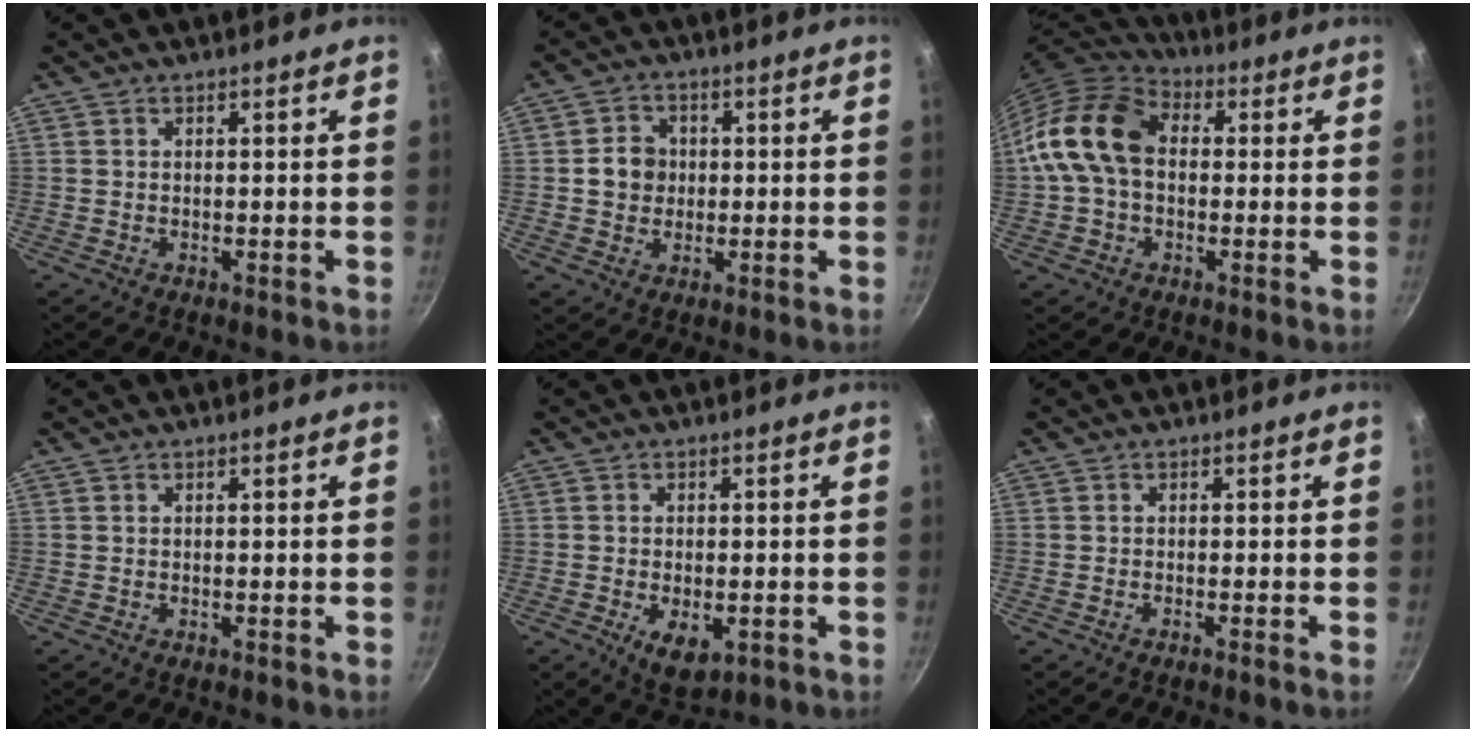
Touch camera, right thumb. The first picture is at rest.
{"total": 5.6, "force": [0.2, 5.0, 2.5], "torque": [-0.015, 0.008, -0.005]}
{"total": 14.4, "force": [0.7, 10.3, 10.0], "torque": [-0.160, 0.029, -0.007]}
{"total": 0.0}
{"total": 6.6, "force": [-2.0, 3.6, 5.2], "torque": [-0.071, -0.004, -0.020]}
{"total": 0.8, "force": [-0.5, -0.3, 0.5], "torque": [-0.025, 0.006, -0.009]}